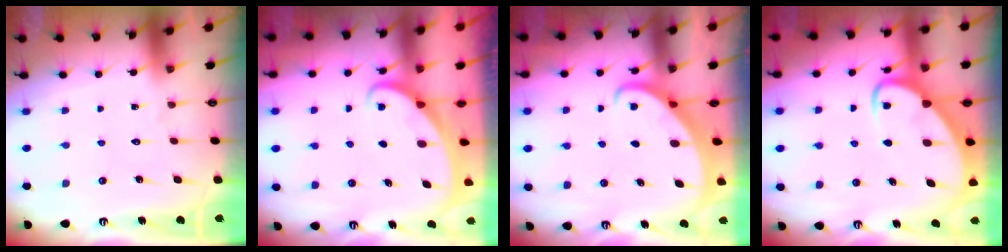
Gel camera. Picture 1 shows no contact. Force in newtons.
{"total": 1.8, "press": 1.8, "slide": 0.1}
{"total": 2.6, "press": 2.6, "slide": 0.3}
{"total": 5.2, "press": 5.2, "slide": 0.4}